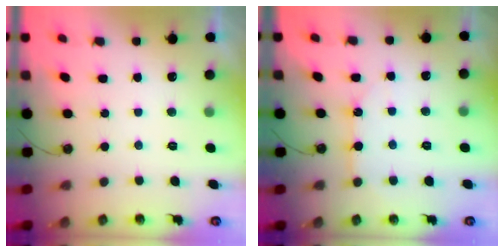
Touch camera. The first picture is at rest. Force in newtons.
{"total": 8.0, "press": 8.0, "slide": 0.7}